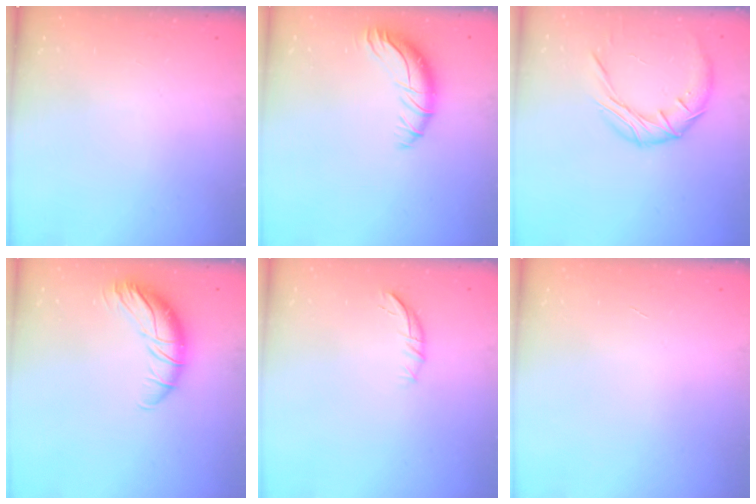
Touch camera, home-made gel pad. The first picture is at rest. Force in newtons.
{"total": 10.4, "press": 10.1, "slide": 2.2}
{"total": 11.5, "press": 11.5, "slide": 0.8}
{"total": 11.7, "press": 11.6, "slide": 1.9}
{"total": 7.2, "press": 7.1, "slide": 1.4}
{"total": 0.0}